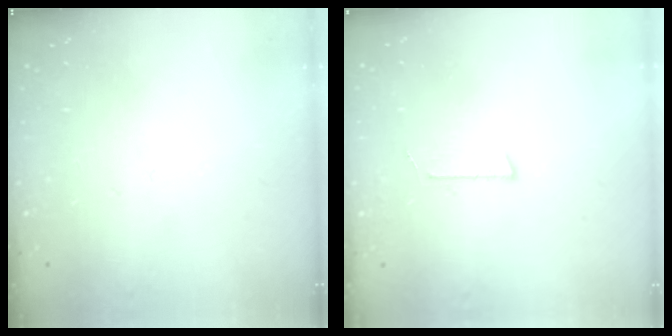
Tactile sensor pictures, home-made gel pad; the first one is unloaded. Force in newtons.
{"total": 2.7, "press": 2.7, "slide": 0.2}